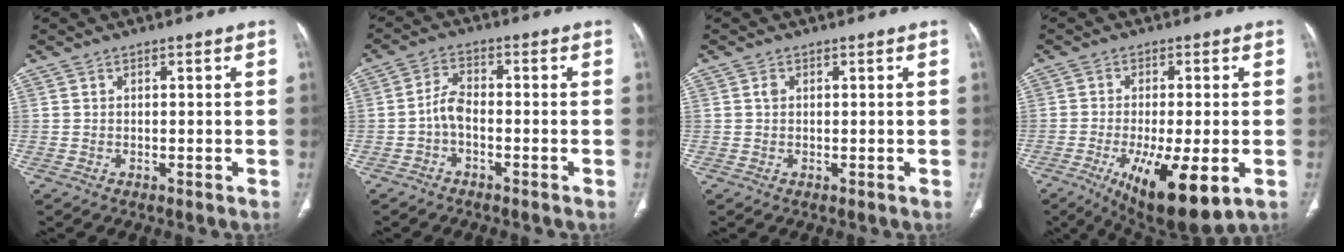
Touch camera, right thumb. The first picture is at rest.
{"total": 3.7, "force": [-1.5, 1.8, 2.9], "torque": [-0.053, 0.021, -0.034]}
{"total": 0.8, "force": [0.2, 0.7, 0.5], "torque": [-0.008, 0.002, 0.003]}
{"total": 15.0, "force": [-5.4, 4.5, 13.2], "torque": [-0.210, -0.018, -0.072]}